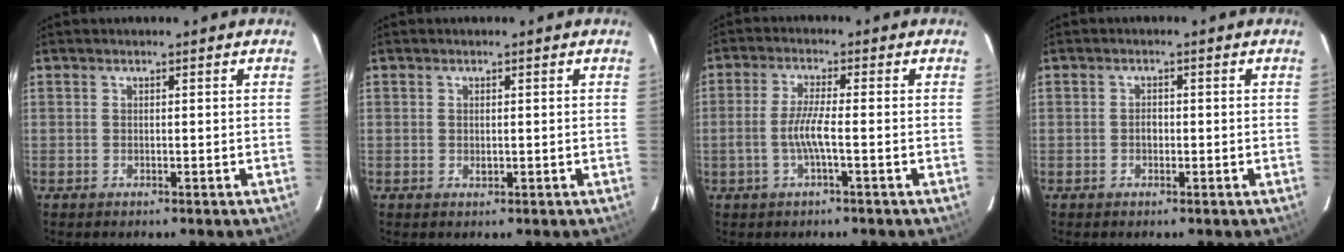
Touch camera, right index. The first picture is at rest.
{"total": 1.0, "force": [0.1, 0.7, 0.8], "torque": [-0.014, 0.001, 0.003]}
{"total": 5.0, "force": [-1.4, 0.1, 4.8], "torque": [-0.100, -0.001, -0.027]}
{"total": 1.4, "force": [-0.3, 1.1, 0.8], "torque": [-0.014, 0.004, -0.006]}